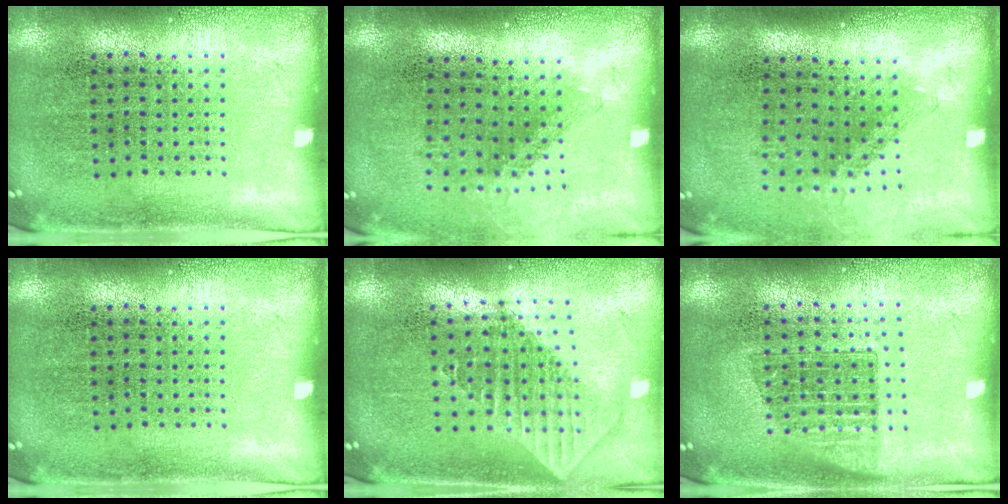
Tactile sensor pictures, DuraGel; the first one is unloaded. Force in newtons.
{"total": 1.4, "press": 1.0, "slide": 1.0}
{"total": 1.4, "press": 1.0, "slide": 1.0}
{"total": 0.0}
{"total": 2.0, "press": 1.6, "slide": 1.2}
{"total": 1.4, "press": 1.1, "slide": 0.8}